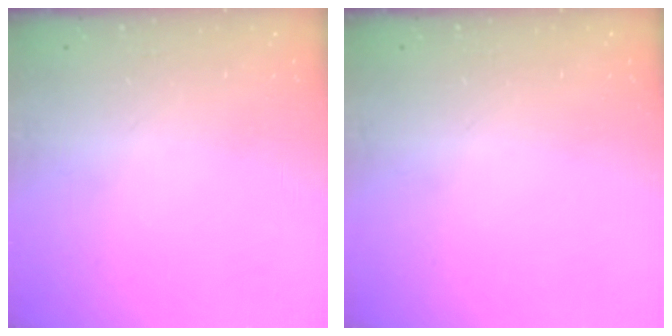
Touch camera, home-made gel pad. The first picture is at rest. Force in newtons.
{"total": 0.0}